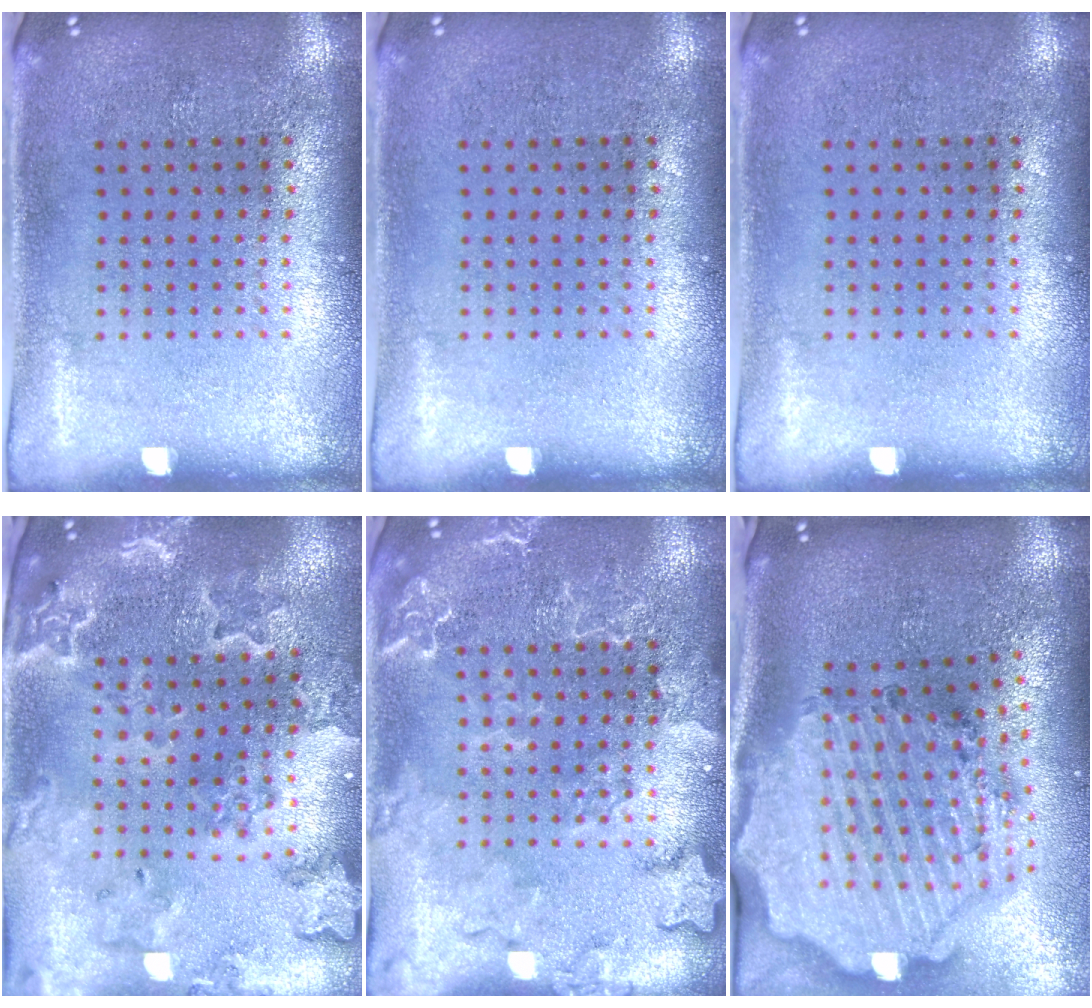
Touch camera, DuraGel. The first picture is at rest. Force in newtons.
{"total": 0.0}
{"total": 0.0}
{"total": 2.2, "press": 2.1, "slide": 0.4}
{"total": 3.4, "press": 3.4, "slide": 0.5}
{"total": 3.9, "press": 3.3, "slide": 2.2}